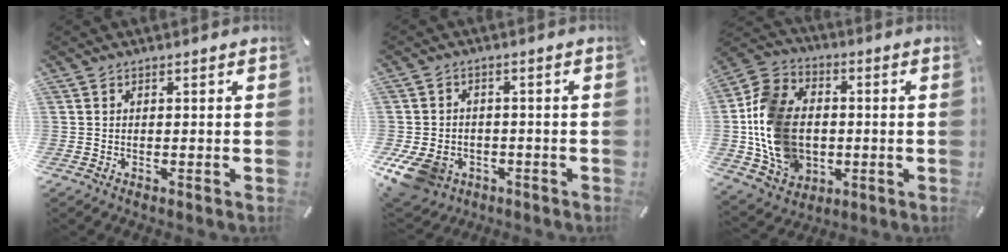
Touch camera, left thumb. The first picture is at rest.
{"total": 9.3, "force": [-4.2, 7.1, 4.2], "torque": [-0.107, 0.026, -0.075]}
{"total": 16.3, "force": [-1.4, 13.2, 9.5], "torque": [-0.221, 0.022, -0.022]}